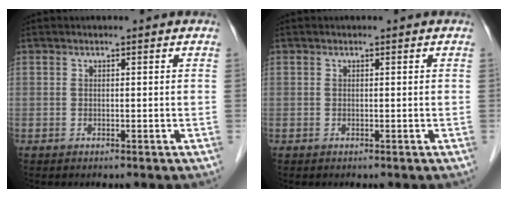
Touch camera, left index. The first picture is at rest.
{"total": 0.0}